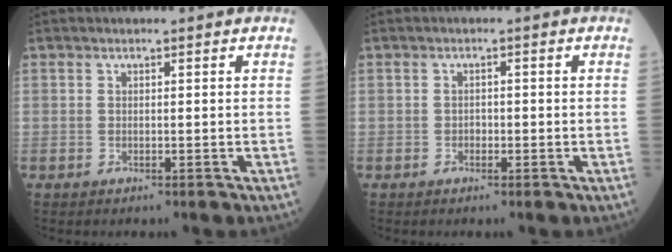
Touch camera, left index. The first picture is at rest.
{"total": 0.8, "force": [-0.5, 0.5, 0.4], "torque": [-0.002, 0.000, -0.012]}